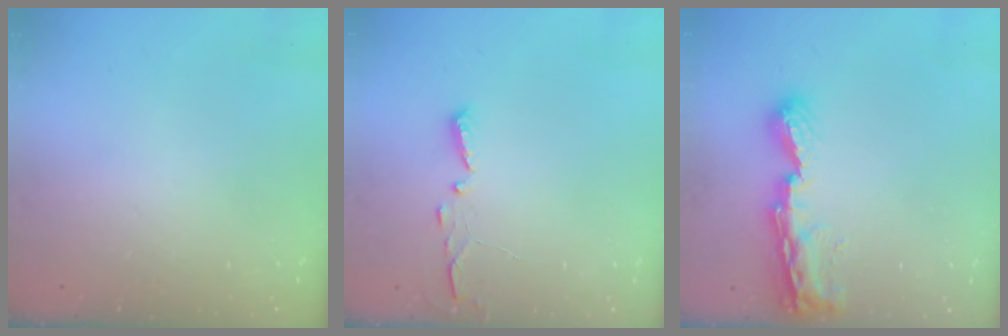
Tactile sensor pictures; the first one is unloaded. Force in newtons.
{"total": 3.1, "press": 3.1, "slide": 0.3}
{"total": 8.4, "press": 8.4, "slide": 1.1}